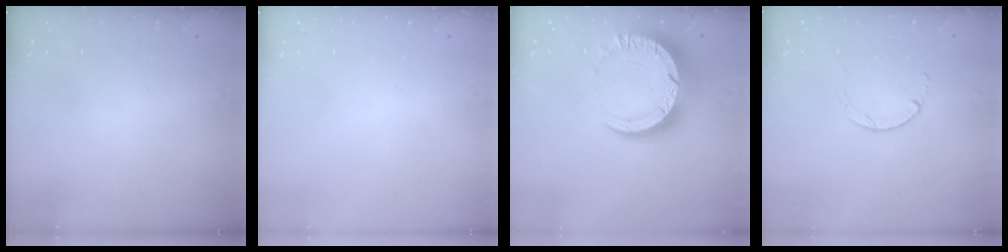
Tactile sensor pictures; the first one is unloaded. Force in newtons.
{"total": 0.0}
{"total": 13.7, "press": 13.6, "slide": 1.2}
{"total": 1.4, "press": 1.4, "slide": 0.2}